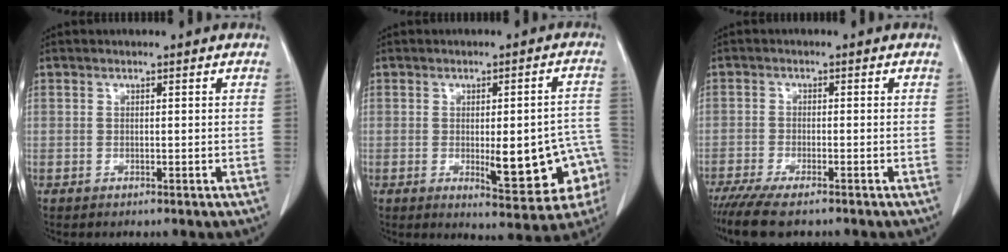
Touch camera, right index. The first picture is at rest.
{"total": 13.4, "force": [-3.4, 3.7, 12.4], "torque": [-0.110, 0.017, -0.032]}
{"total": 7.3, "force": [-5.9, 1.1, 4.2], "torque": [-0.066, -0.015, -0.094]}